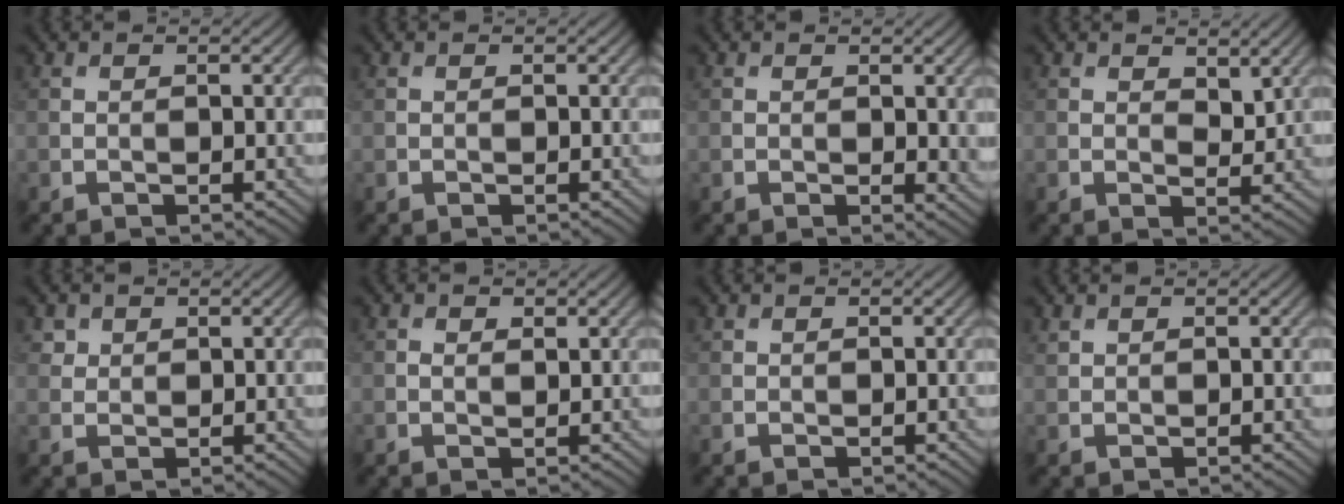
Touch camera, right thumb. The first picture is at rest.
{"total": 0.0}
{"total": 1.8, "force": [0.2, 0.9, 1.5], "torque": [-0.016, -0.007, 0.006]}
{"total": 3.2, "force": [1.9, 1.6, 2.0], "torque": [-0.032, -0.007, 0.032]}
{"total": 1.7, "force": [1.0, 1.3, 0.3], "torque": [-0.006, -0.007, 0.022]}
{"total": 1.0, "force": [0.5, 0.5, 0.7], "torque": [-0.013, -0.002, 0.008]}
{"total": 0.0}
{"total": 0.6, "force": [0.6, 0.2, 0.1], "torque": [-0.007, 0.000, 0.016]}